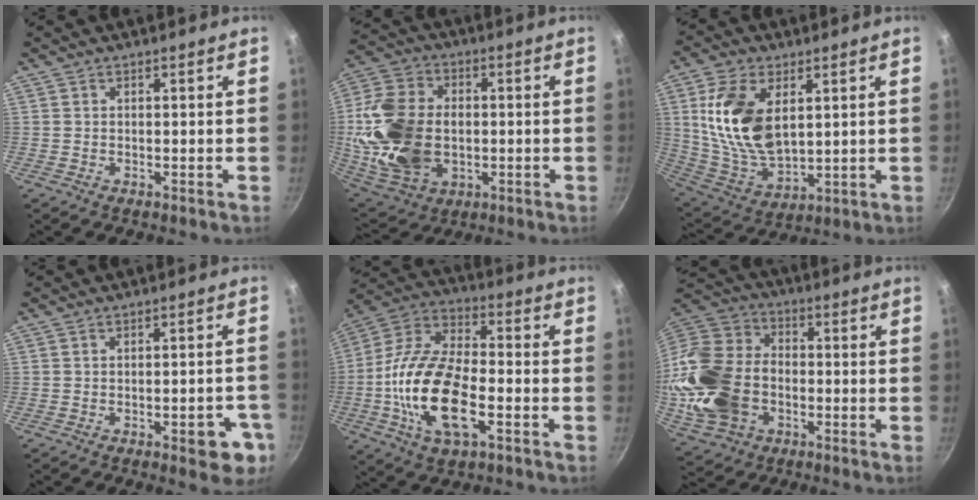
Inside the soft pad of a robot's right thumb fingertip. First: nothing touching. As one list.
[{"total": 20.8, "force": [-1.0, 14.6, 14.8], "torque": [-0.285, 0.013, -0.008]}, {"total": 17.0, "force": [4.3, 9.9, 13.2], "torque": [-0.240, -0.026, 0.096]}, {"total": 7.4, "force": [-3.2, 3.0, 5.9], "torque": [-0.048, 0.020, -0.034]}, {"total": 20.2, "force": [-4.9, 9.9, 17.0], "torque": [-0.319, 0.029, -0.105]}, {"total": 20.8, "force": [-4.2, 15.1, 13.6], "torque": [-0.266, 0.034, -0.076]}]